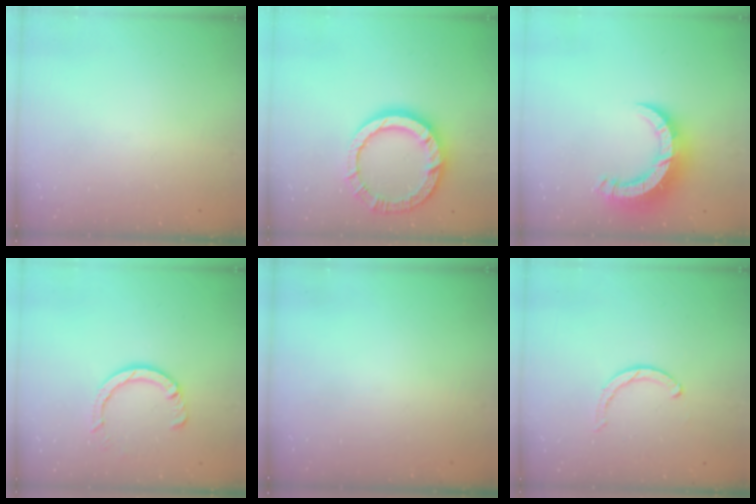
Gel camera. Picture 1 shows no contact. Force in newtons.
{"total": 15.0, "press": 14.9, "slide": 1.9}
{"total": 10.0, "press": 9.9, "slide": 1.2}
{"total": 6.4, "press": 6.4, "slide": 0.7}
{"total": 0.0}
{"total": 3.5, "press": 3.5, "slide": 0.3}